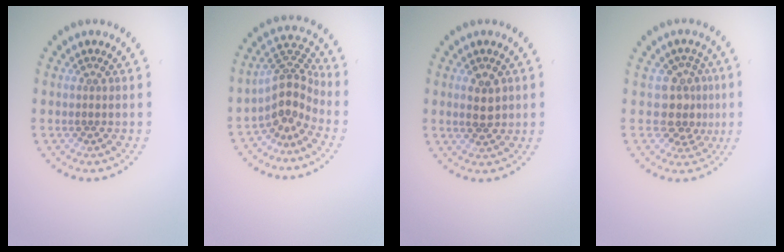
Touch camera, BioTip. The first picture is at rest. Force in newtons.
{"total": 3.9, "press": 2.8, "slide": 2.8}
{"total": 2.4, "press": 2.4, "slide": 0.3}
{"total": 3.1, "press": 2.5, "slide": 1.8}